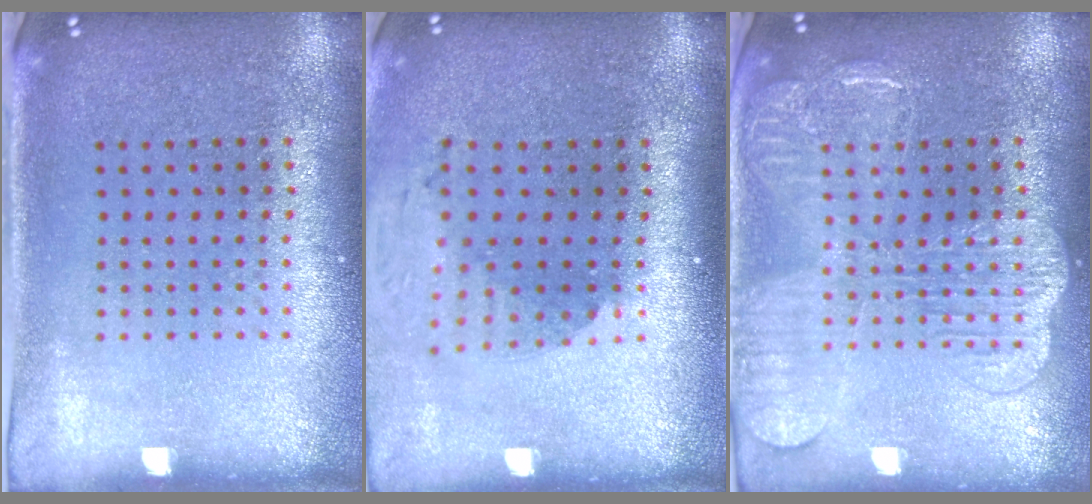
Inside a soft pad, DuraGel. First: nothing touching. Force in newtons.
{"total": 1.9, "press": 1.4, "slide": 1.3}
{"total": 2.8, "press": 2.8, "slide": 0.6}